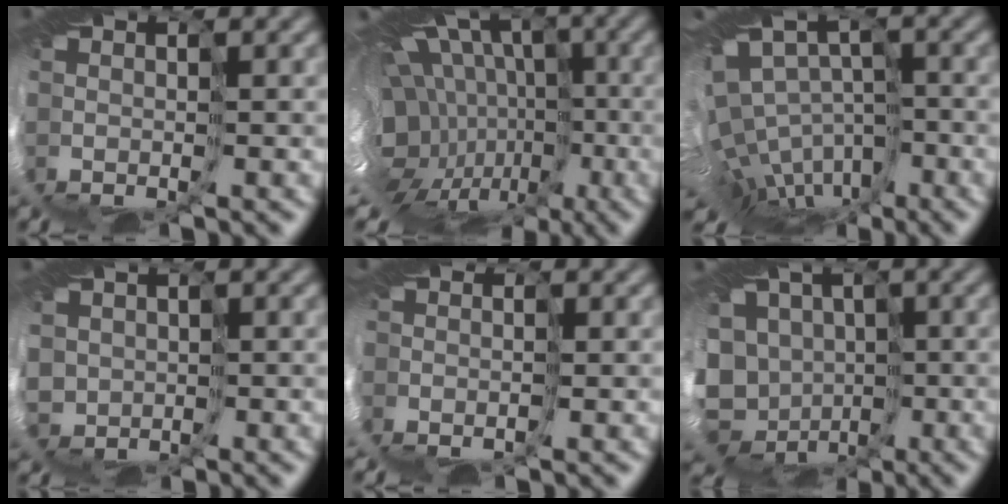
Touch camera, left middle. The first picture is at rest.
{"total": 15.9, "force": [-1.5, 12.5, 9.7], "torque": [-0.179, -0.014, -0.024]}
{"total": 10.8, "force": [-5.3, 7.2, 6.0], "torque": [-0.123, -0.013, -0.021]}
{"total": 3.5, "force": [0.0, 3.5, 0.0], "torque": [-0.021, -0.010, 0.009]}
{"total": 4.3, "force": [-1.0, 3.3, 2.5], "torque": [-0.049, 0.004, -0.012]}
{"total": 12.9, "force": [-3.5, 11.3, 5.0], "torque": [-0.117, -0.020, -0.072]}